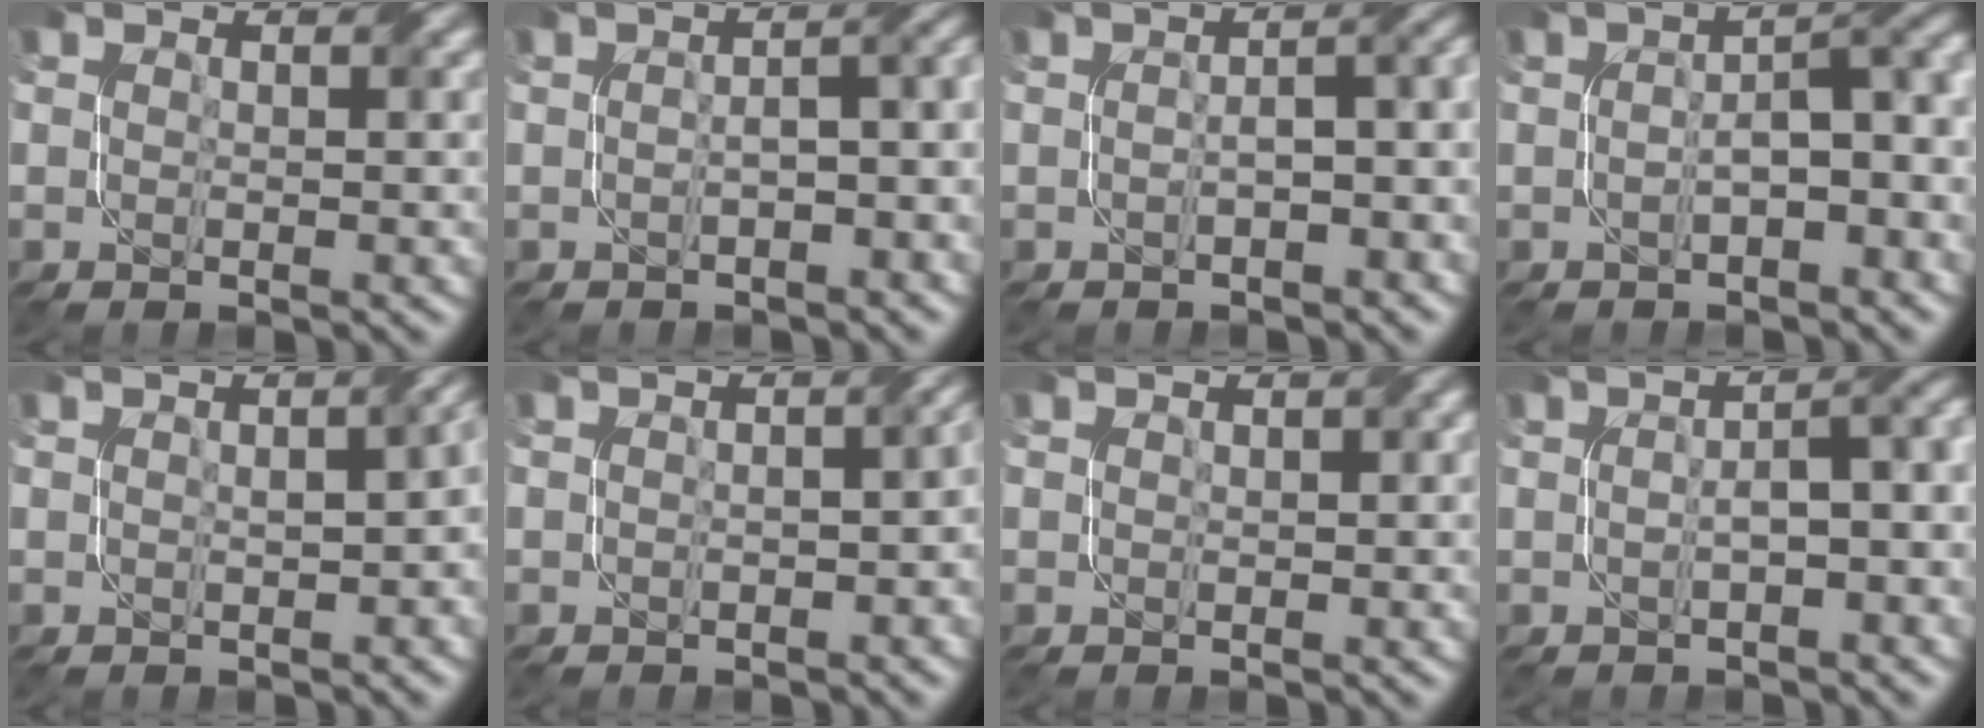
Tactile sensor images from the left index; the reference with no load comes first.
{"total": 5.0, "force": [-0.7, 2.0, 4.5], "torque": [-0.043, 0.011, -0.011]}
{"total": 5.0, "force": [-0.7, 1.9, 4.5], "torque": [-0.044, 0.012, -0.011]}
{"total": 5.2, "force": [-0.8, 1.8, 4.9], "torque": [-0.068, 0.010, -0.011]}
{"total": 4.0, "force": [0.0, 1.7, 3.6], "torque": [-0.032, 0.004, 0.011]}
{"total": 3.7, "force": [-0.4, 1.9, 3.1], "torque": [-0.019, 0.000, 0.002]}
{"total": 0.8, "force": [0.3, 0.3, 0.6], "torque": [-0.009, 0.005, 0.004]}
{"total": 5.4, "force": [-0.2, 2.0, 5.1], "torque": [-0.053, 0.015, -0.002]}